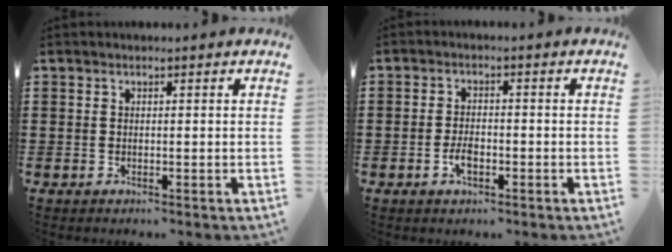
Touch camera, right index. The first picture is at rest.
{"total": 2.8, "force": [-1.1, 1.3, 2.3], "torque": [-0.051, -0.001, -0.023]}